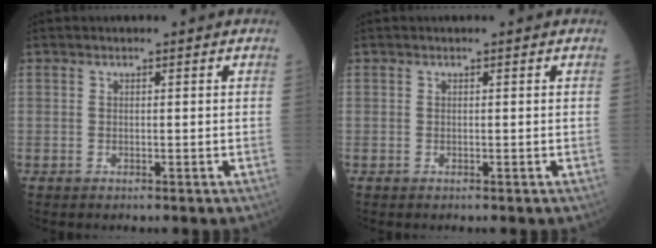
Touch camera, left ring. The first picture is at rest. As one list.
[{"total": 0.0}]